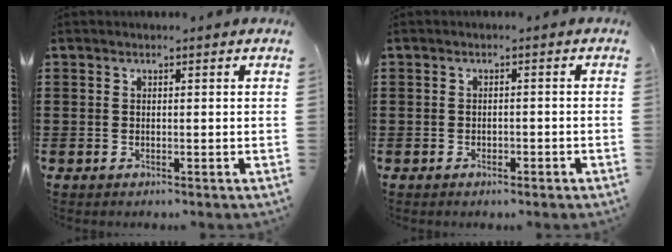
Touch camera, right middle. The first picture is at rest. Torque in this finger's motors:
{"motor_torque": [-0.29, 0.07, 0.01, -0.01]}